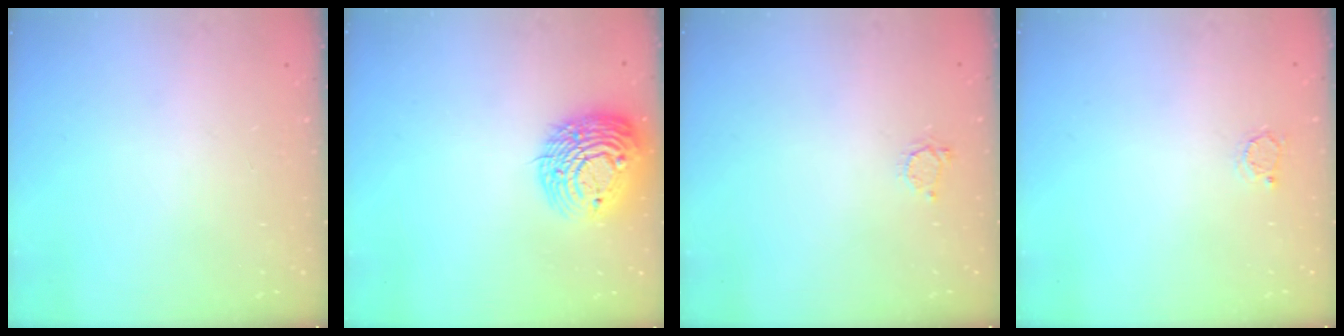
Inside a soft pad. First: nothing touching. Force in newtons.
{"total": 15.4, "press": 15.2, "slide": 2.5}
{"total": 3.3, "press": 3.2, "slide": 0.4}
{"total": 2.0, "press": 2.0, "slide": 0.4}